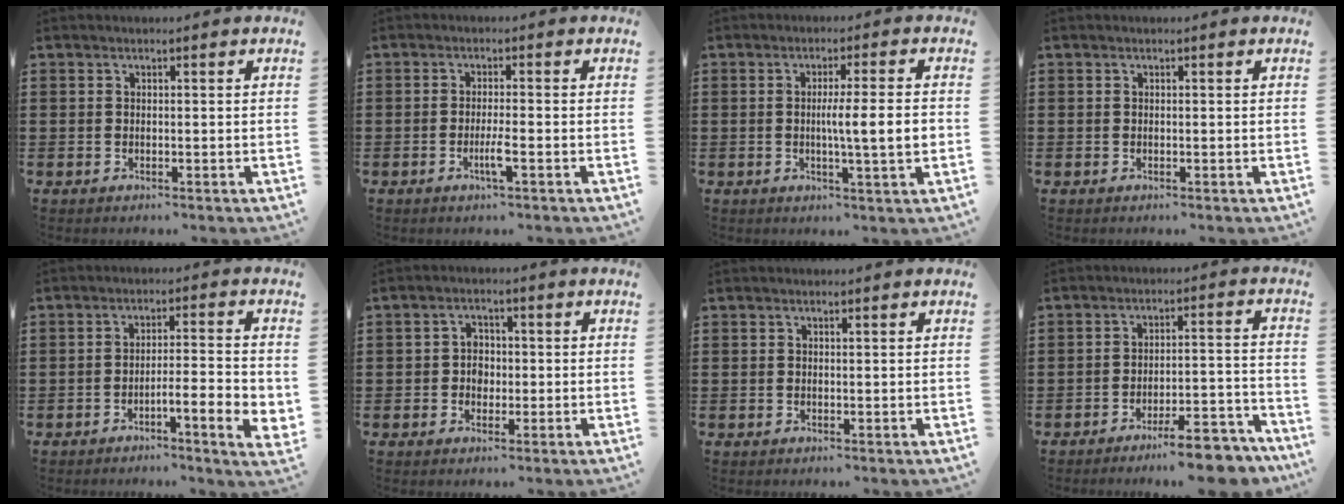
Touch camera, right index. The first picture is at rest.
{"total": 3.0, "force": [-1.3, 0.0, 2.7], "torque": [-0.053, -0.006, -0.027]}
{"total": 6.2, "force": [-0.4, 0.2, 6.2], "torque": [-0.109, -0.006, -0.012]}
{"total": 0.0}
{"total": 5.2, "force": [-2.3, 0.6, 4.6], "torque": [-0.076, -0.004, -0.039]}
{"total": 2.6, "force": [-0.4, 2.3, 1.3], "torque": [-0.031, 0.008, -0.012]}
{"total": 0.0}
{"total": 7.8, "force": [-6.9, 0.7, 3.5], "torque": [-0.045, 0.014, -0.125]}